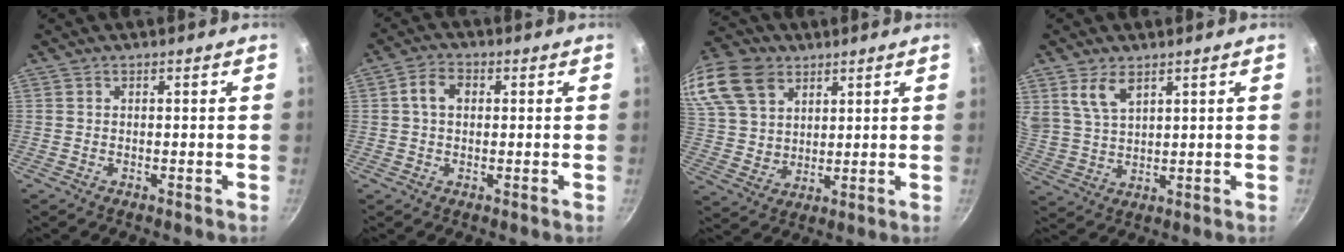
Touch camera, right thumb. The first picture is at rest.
{"total": 4.8, "force": [0.7, 3.5, 3.2], "torque": [-0.044, 0.012, 0.005]}
{"total": 20.4, "force": [10.7, 14.3, 9.9], "torque": [-0.216, 0.003, 0.209]}
{"total": 6.8, "force": [3.8, 3.7, 4.2], "torque": [-0.073, -0.021, 0.084]}